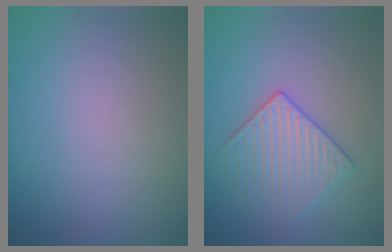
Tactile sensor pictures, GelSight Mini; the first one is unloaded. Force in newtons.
{"total": 3.2, "press": 3.2, "slide": 0.7}